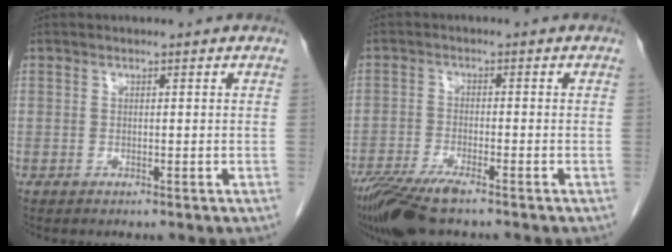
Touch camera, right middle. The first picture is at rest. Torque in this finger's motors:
{"motor_torque": [0.17, 0.09, 0.12, 0.03]}